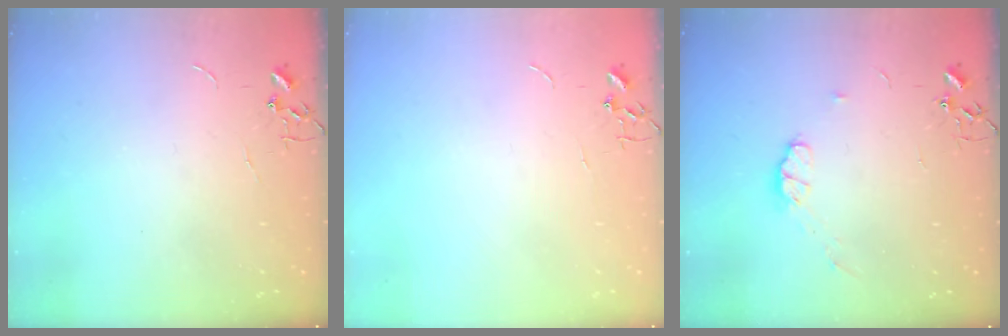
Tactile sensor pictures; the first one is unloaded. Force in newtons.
{"total": 0.0}
{"total": 5.8, "press": 5.7, "slide": 0.9}